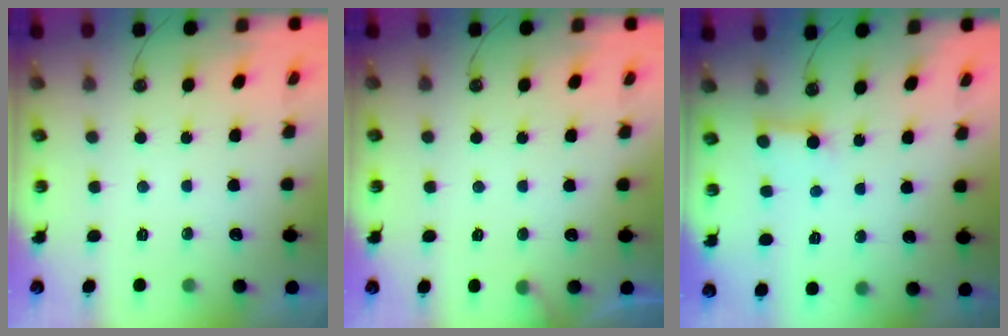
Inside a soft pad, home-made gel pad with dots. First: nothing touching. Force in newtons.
{"total": 4.0, "press": 3.9, "slide": 0.3}
{"total": 2.8, "press": 2.7, "slide": 0.3}